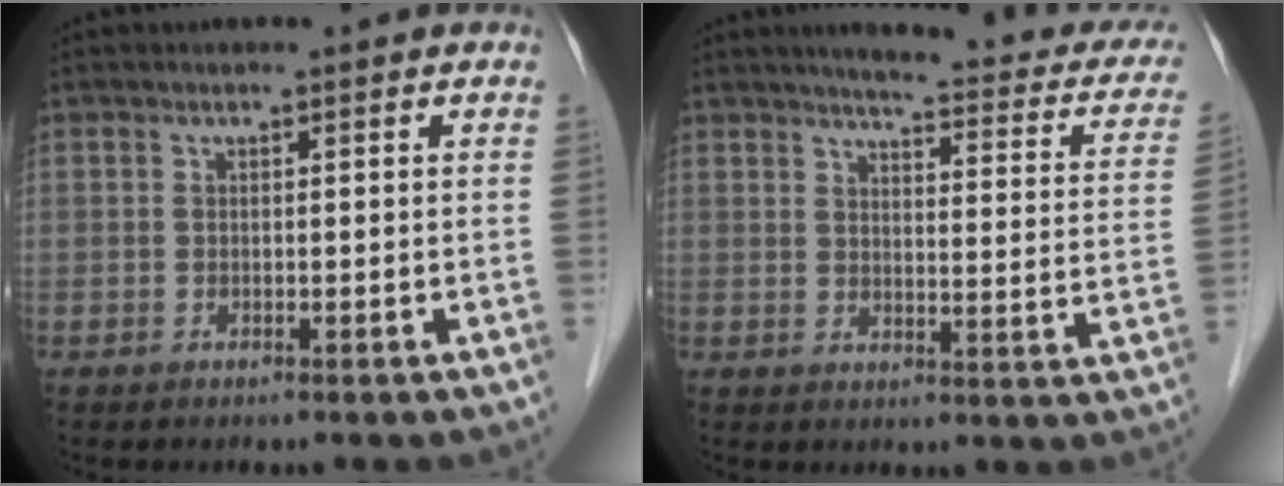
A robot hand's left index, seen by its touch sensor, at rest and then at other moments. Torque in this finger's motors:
{"motor_torque": [0.05, -0.19, 0.22, 0.06]}